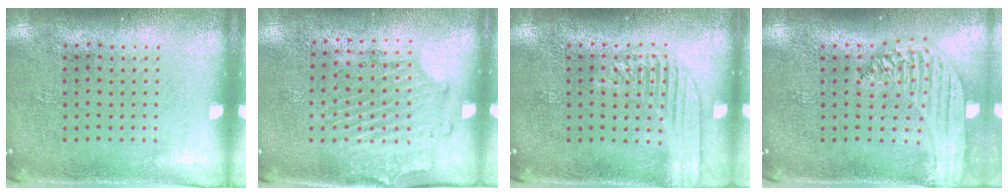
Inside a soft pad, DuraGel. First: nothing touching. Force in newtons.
{"total": 1.7, "press": 1.4, "slide": 0.9}
{"total": 2.5, "press": 2.5, "slide": 0.3}
{"total": 2.0, "press": 1.9, "slide": 0.7}